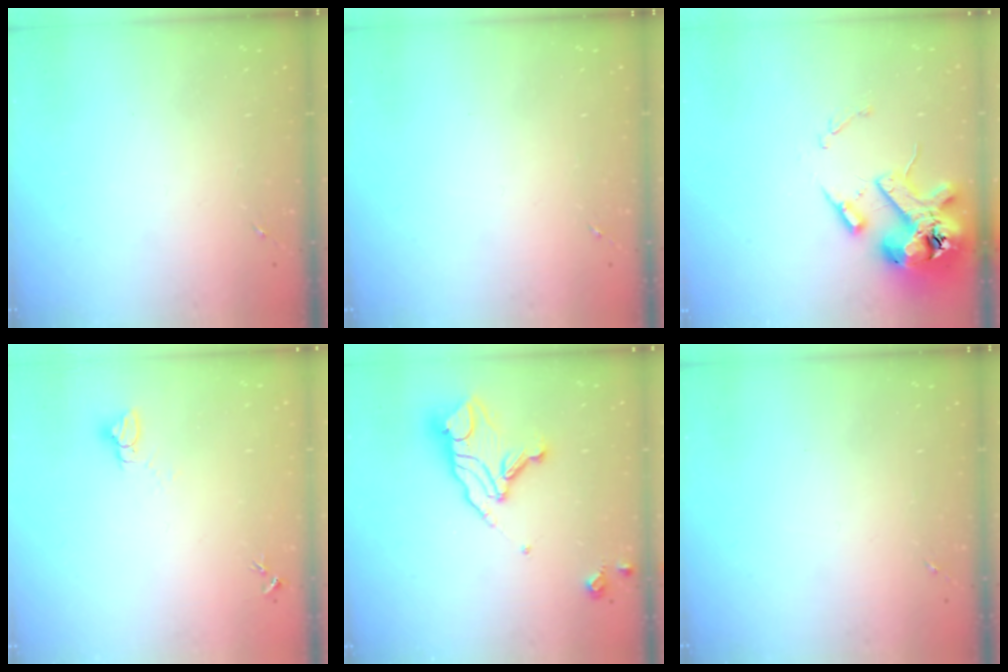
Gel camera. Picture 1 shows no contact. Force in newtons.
{"total": 0.0}
{"total": 14.5, "press": 14.3, "slide": 2.0}
{"total": 3.2, "press": 3.2, "slide": 0.1}
{"total": 14.3, "press": 14.3, "slide": 1.0}
{"total": 0.0}